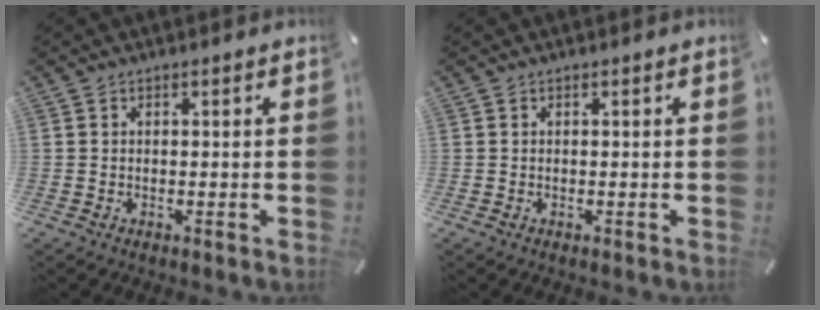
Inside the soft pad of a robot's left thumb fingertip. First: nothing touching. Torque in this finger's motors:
{"motor_torque": [0.00, 0.00, -0.03, 0.15, 0.00]}